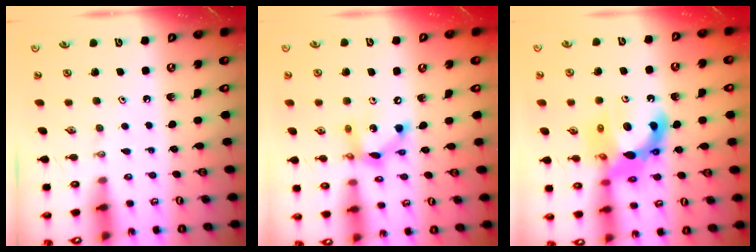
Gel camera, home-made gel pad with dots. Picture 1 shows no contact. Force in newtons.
{"total": 11.7, "press": 11.7, "slide": 0.6}
{"total": 16.2, "press": 16.1, "slide": 1.6}